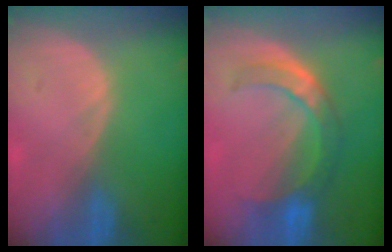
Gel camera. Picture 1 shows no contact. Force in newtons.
{"total": 6.9, "press": 6.7, "slide": 1.4}